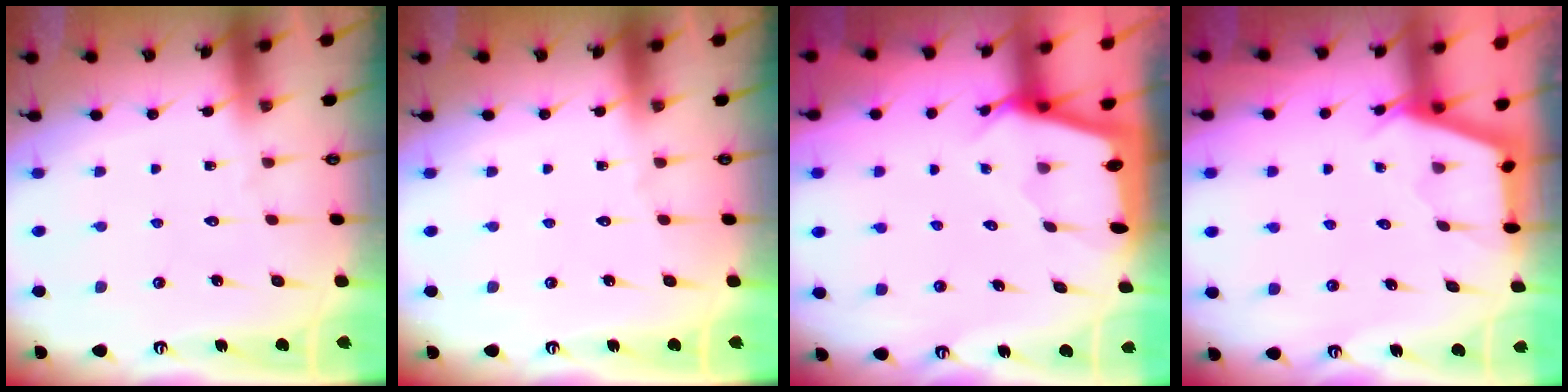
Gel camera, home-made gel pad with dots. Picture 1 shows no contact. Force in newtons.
{"total": 0.0}
{"total": 2.1, "press": 2.1, "slide": 0.1}
{"total": 2.8, "press": 2.7, "slide": 0.4}